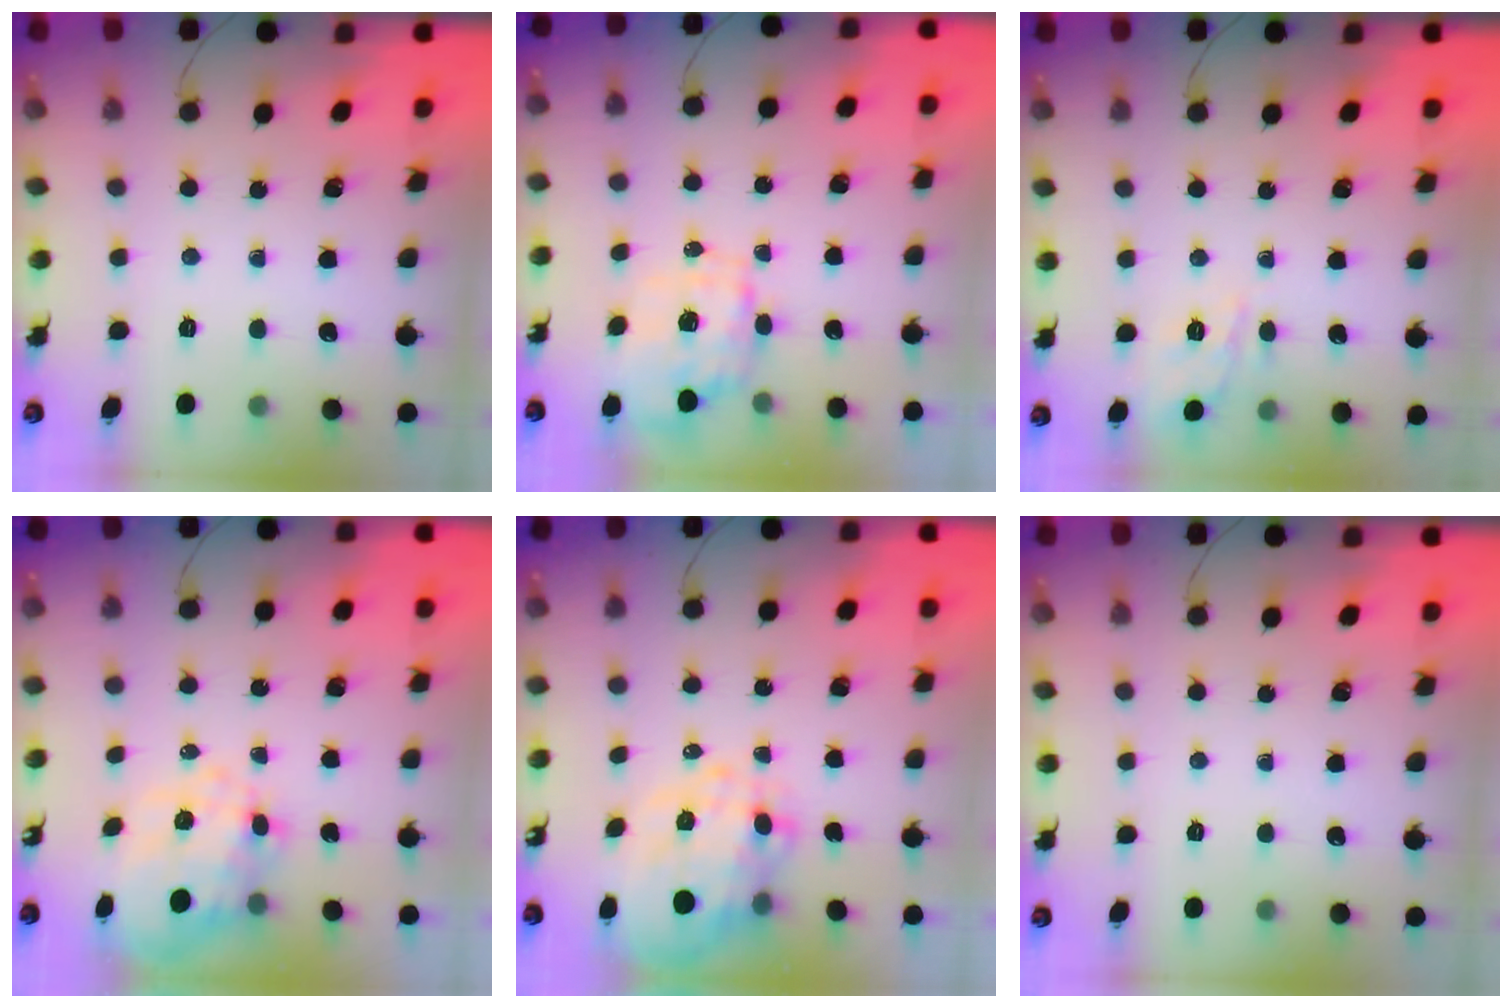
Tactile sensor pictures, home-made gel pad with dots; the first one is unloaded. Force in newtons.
{"total": 8.1, "press": 7.9, "slide": 1.8}
{"total": 4.0, "press": 3.9, "slide": 0.9}
{"total": 11.1, "press": 10.9, "slide": 2.3}
{"total": 11.1, "press": 10.8, "slide": 2.8}
{"total": 0.0}